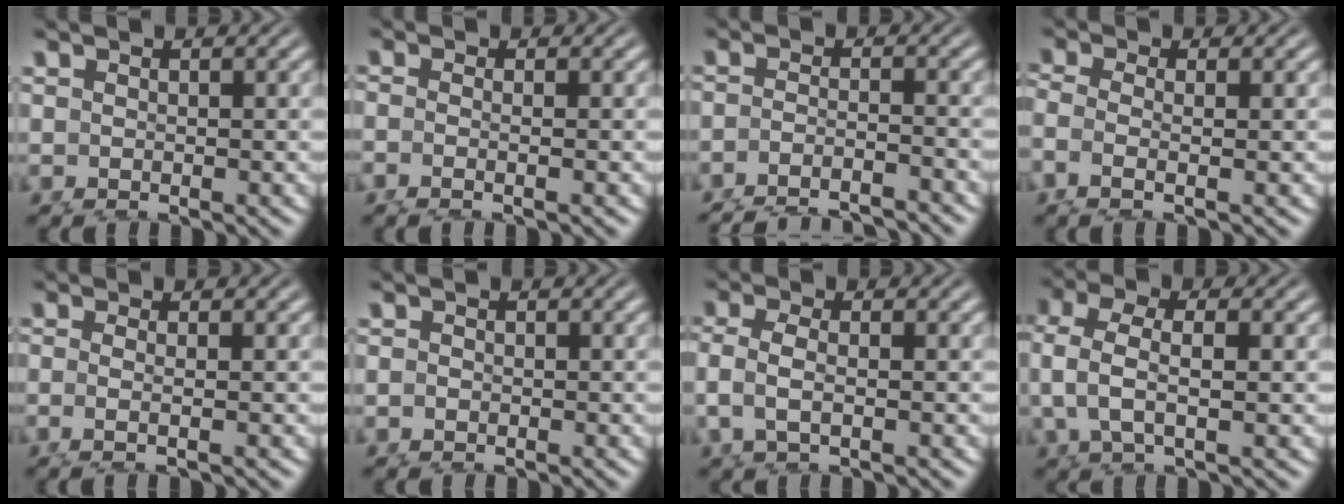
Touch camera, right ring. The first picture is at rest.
{"total": 2.0, "force": [-0.7, 0.9, 1.7], "torque": [-0.058, -0.017, -0.001]}
{"total": 3.8, "force": [-3.4, 1.2, 1.2], "torque": [-0.031, -0.022, -0.043]}
{"total": 3.8, "force": [0.1, 2.7, 2.7], "torque": [-0.093, -0.020, 0.013]}
{"total": 1.7, "force": [-0.3, 0.2, 1.7], "torque": [-0.058, -0.015, 0.007]}
{"total": 0.5, "force": [-0.3, 0.5, 0.1], "torque": [0.000, -0.002, -0.005]}
{"total": 2.8, "force": [0.7, 1.4, 2.3], "torque": [-0.073, -0.013, 0.023]}
{"total": 4.3, "force": [2.0, 2.1, 3.1], "torque": [-0.080, -0.003, 0.038]}